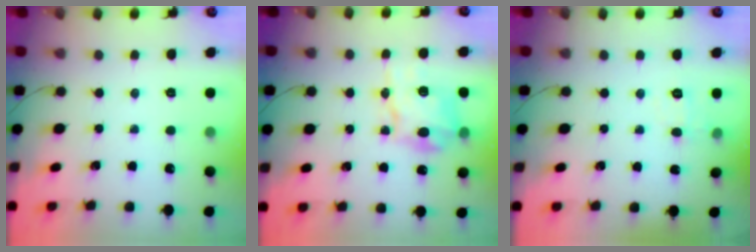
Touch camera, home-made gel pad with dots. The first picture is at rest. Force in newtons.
{"total": 12.2, "press": 12.1, "slide": 0.5}
{"total": 5.3, "press": 5.0, "slide": 1.5}